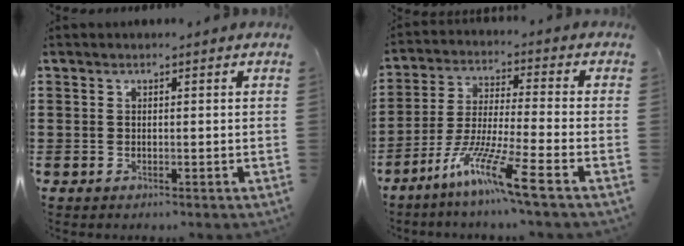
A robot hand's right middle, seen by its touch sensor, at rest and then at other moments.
{"total": 10.1, "force": [-6.8, 0.1, 7.5], "torque": [-0.160, -0.014, -0.138]}